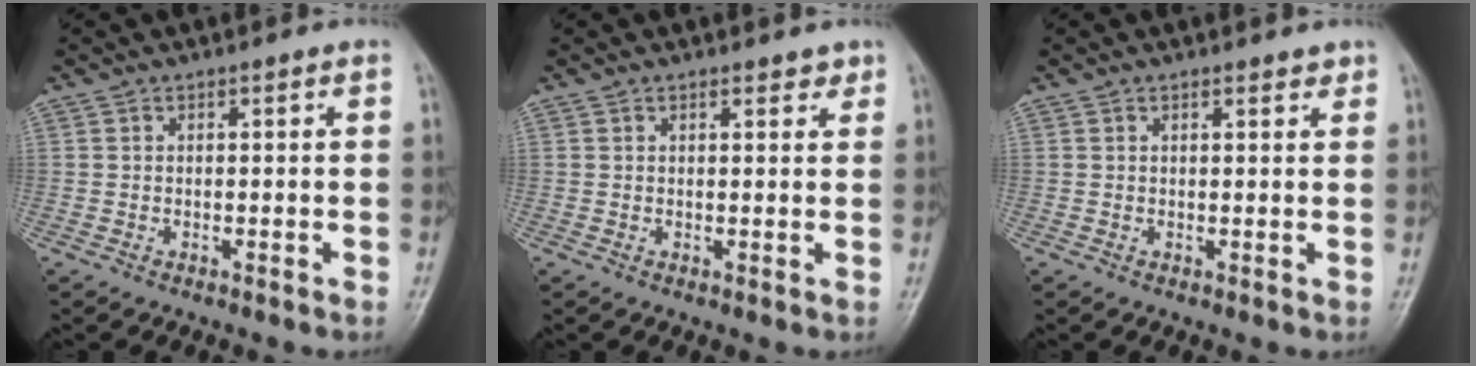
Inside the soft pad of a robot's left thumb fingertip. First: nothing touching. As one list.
[{"total": 2.0, "force": [1.5, 0.9, 0.9], "torque": [-0.001, -0.007, 0.016]}, {"total": 1.4, "force": [1.1, 0.5, 0.7], "torque": [-0.007, -0.006, 0.015]}]